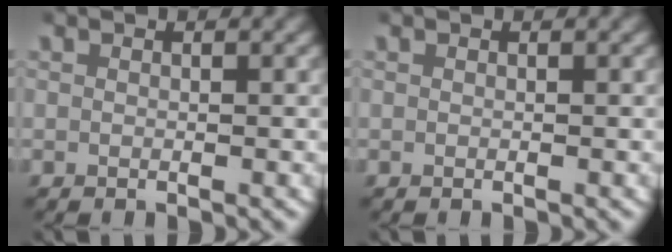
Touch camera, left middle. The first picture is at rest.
{"total": 0.0}